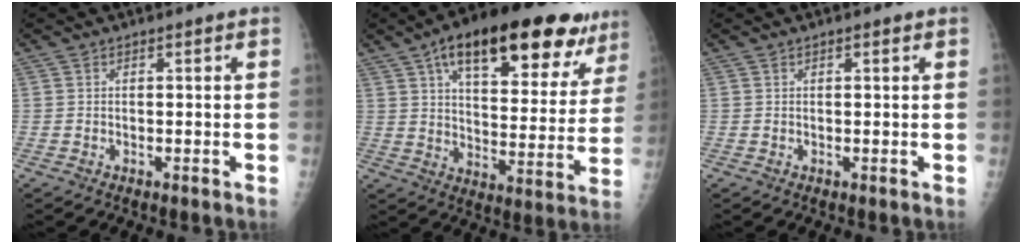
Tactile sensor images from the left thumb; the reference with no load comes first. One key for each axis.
{"total": 27.5, "fx": 16.2, "fy": 10.9, "fz": 19.3, "tx": -0.247, "ty": -0.016, "tz": 0.235}
{"total": 0.6, "fx": 0.3, "fy": 0.2, "fz": 0.5, "tx": -0.009, "ty": 0.000, "tz": 0.005}